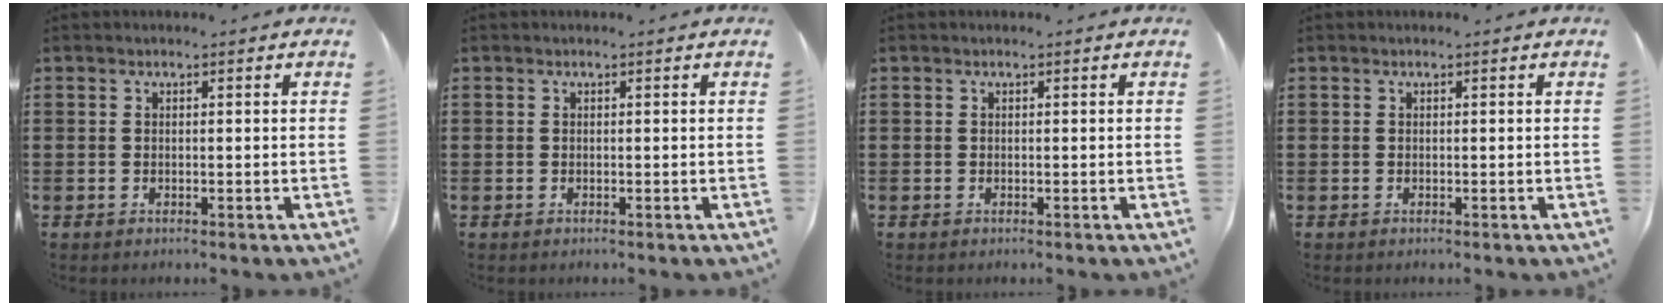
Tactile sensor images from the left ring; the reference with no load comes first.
{"total": 0.0}
{"total": 0.0}
{"total": 0.0}